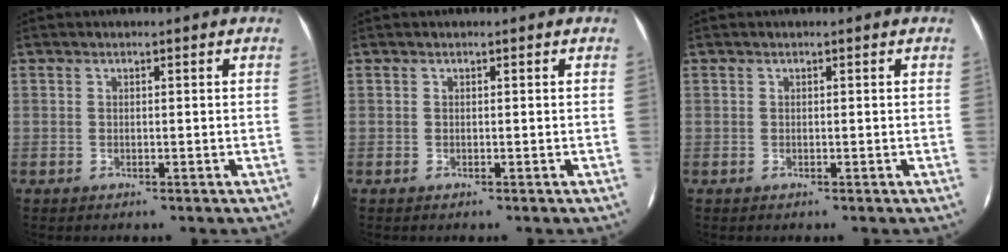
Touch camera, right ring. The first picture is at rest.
{"total": 0.0}
{"total": 0.0}